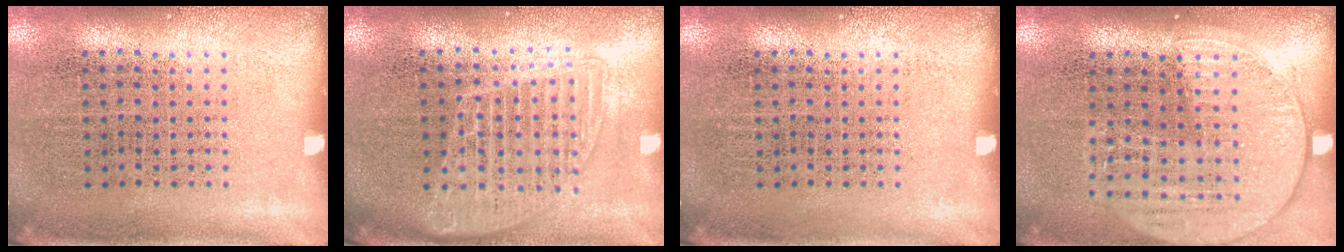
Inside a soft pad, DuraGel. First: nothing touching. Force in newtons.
{"total": 1.5, "press": 1.3, "slide": 0.7}
{"total": 0.0}
{"total": 1.4, "press": 1.3, "slide": 0.5}